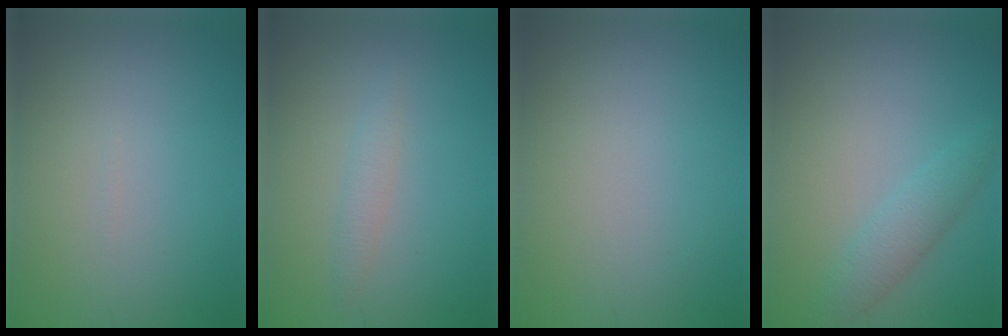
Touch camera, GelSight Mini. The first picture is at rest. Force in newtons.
{"total": 1.3, "press": 1.3, "slide": 0.0}
{"total": 0.0}
{"total": 2.5, "press": 2.5, "slide": 0.2}